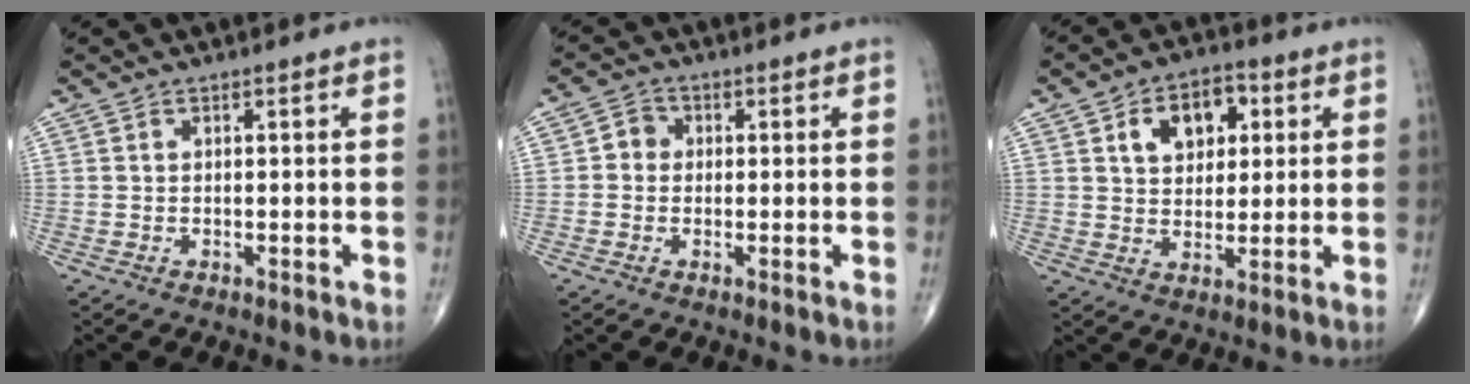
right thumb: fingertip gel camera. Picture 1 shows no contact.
{"total": 3.0, "force": [0.0, 2.8, 1.2], "torque": [-0.001, 0.008, -0.008]}
{"total": 10.0, "force": [3.4, 6.7, 6.5], "torque": [-0.066, -0.001, 0.051]}